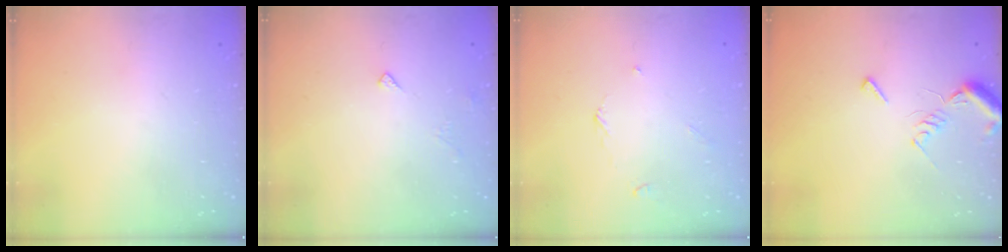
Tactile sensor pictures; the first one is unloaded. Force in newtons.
{"total": 3.2, "press": 3.1, "slide": 0.5}
{"total": 3.1, "press": 3.1, "slide": 0.4}
{"total": 7.2, "press": 7.2, "slide": 0.7}